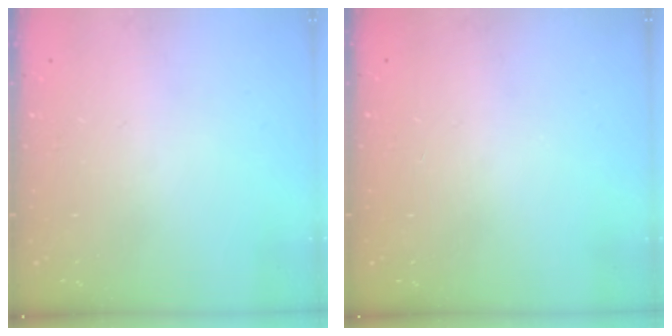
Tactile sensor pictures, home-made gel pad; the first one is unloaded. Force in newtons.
{"total": 0.0}